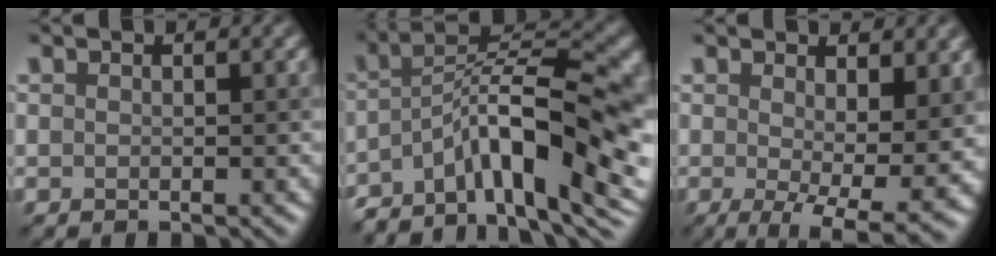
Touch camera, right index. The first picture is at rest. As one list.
[{"total": 12.6, "force": [-5.4, 4.4, 10.5], "torque": [-0.166, 0.015, -0.097]}, {"total": 8.0, "force": [-0.5, 2.7, 7.5], "torque": [-0.113, -0.023, 0.003]}]